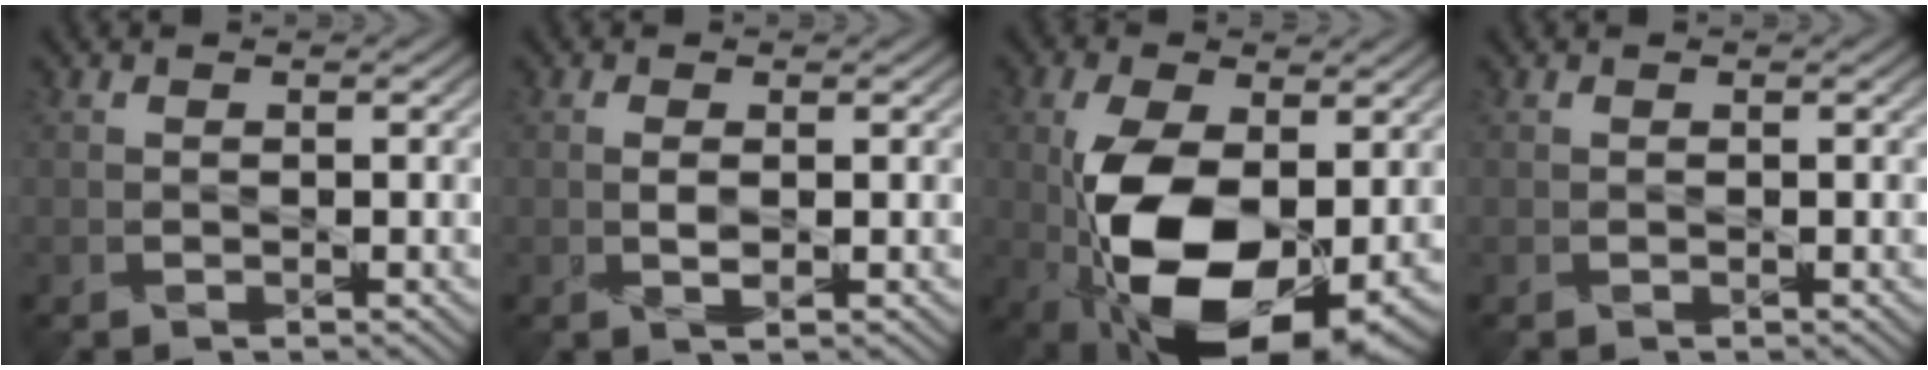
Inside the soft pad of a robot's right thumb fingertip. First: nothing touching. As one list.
[{"total": 1.3, "force": [0.1, 0.1, 1.3], "torque": [-0.029, 0.003, 0.002]}, {"total": 14.7, "force": [-2.2, 7.9, 12.2], "torque": [-0.239, -0.012, -0.037]}, {"total": 0.0}]